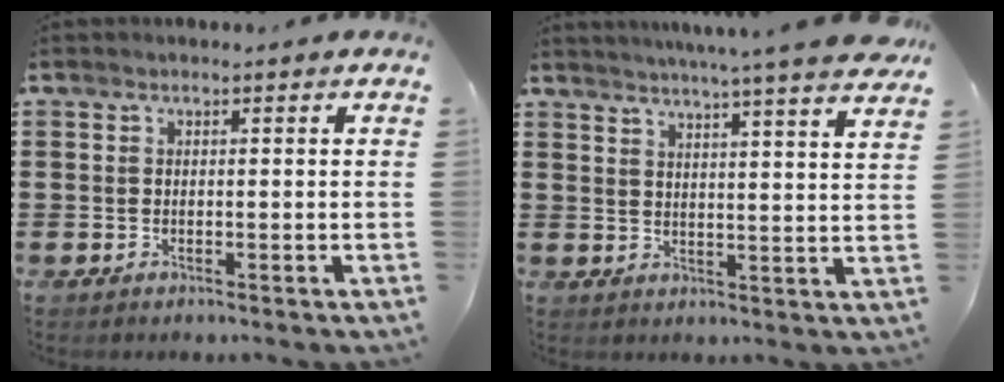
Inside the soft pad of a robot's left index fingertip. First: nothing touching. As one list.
[{"total": 5.2, "force": [4.8, -1.0, 1.8], "torque": [-0.046, -0.029, 0.079]}]